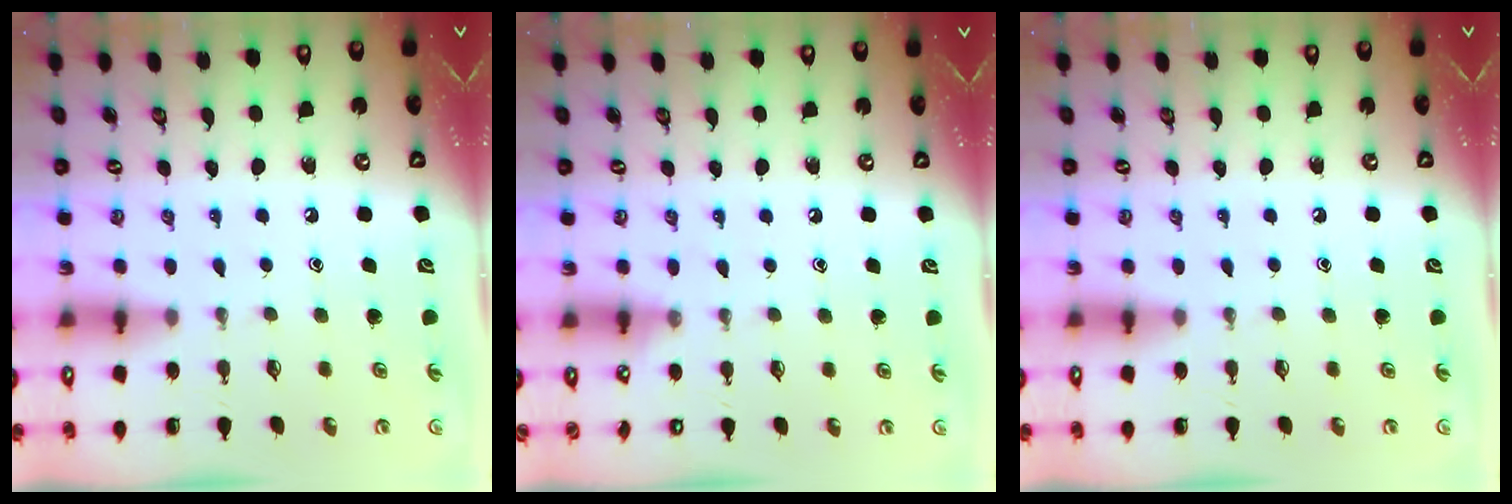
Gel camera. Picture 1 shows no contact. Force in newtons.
{"total": 3.0, "press": 2.9, "slide": 0.4}
{"total": 0.0}